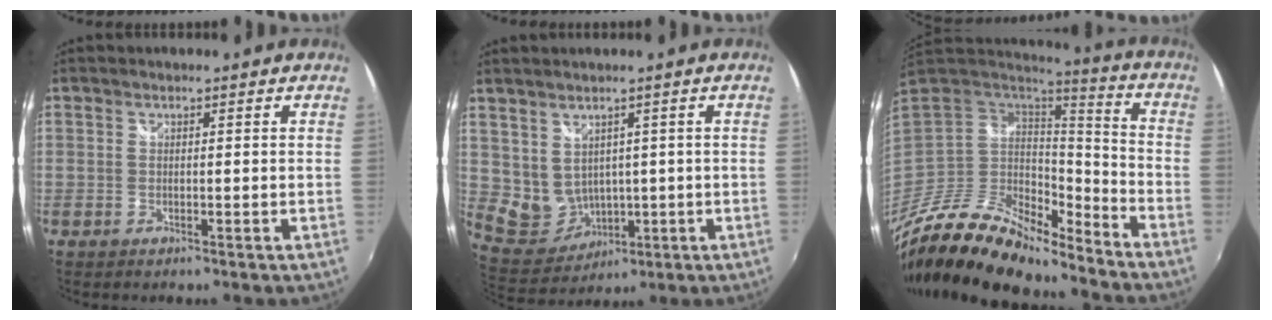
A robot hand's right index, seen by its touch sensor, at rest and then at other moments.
{"total": 7.6, "force": [1.9, 6.2, 3.9], "torque": [-0.081, -0.004, 0.067]}
{"total": 22.1, "force": [-17.4, 7.6, 11.3], "torque": [-0.229, -0.029, -0.315]}